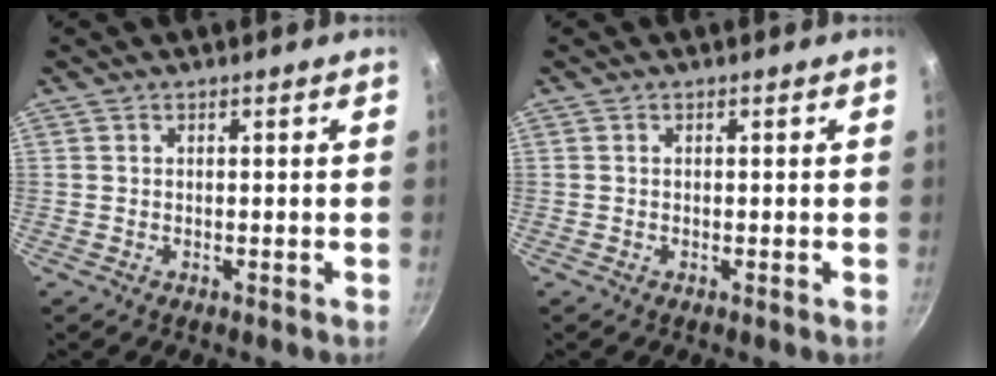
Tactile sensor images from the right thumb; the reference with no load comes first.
{"total": 0.0}